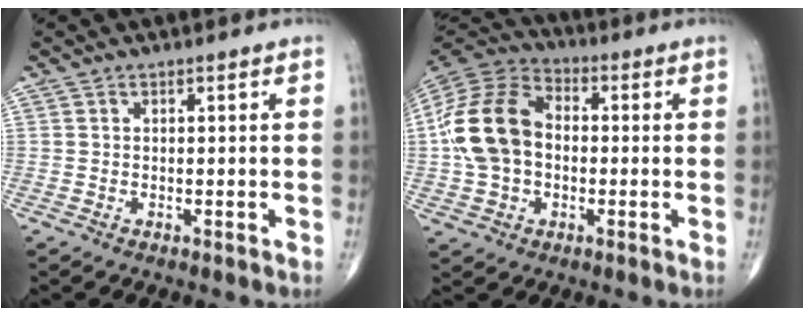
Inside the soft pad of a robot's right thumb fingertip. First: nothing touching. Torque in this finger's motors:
{"motor_torque": [1.12, 2.67, 1.04, -0.66, 0.53]}